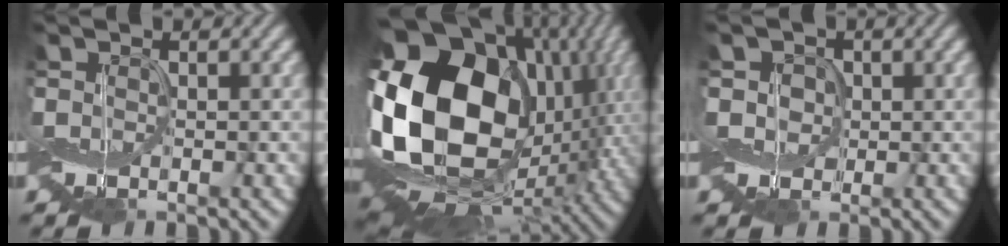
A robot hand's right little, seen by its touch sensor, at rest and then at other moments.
{"total": 19.3, "force": [1.4, 14.3, 13.0], "torque": [-0.266, 0.002, 0.038]}
{"total": 2.3, "force": [-0.1, 2.0, 1.1], "torque": [-0.027, 0.008, -0.007]}